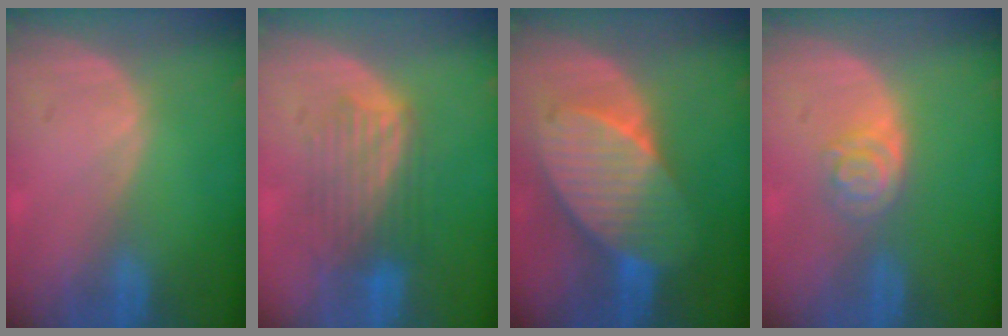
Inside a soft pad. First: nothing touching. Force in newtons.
{"total": 6.3, "press": 6.3, "slide": 0.6}
{"total": 9.2, "press": 9.2, "slide": 0.4}
{"total": 4.0, "press": 3.6, "slide": 1.8}